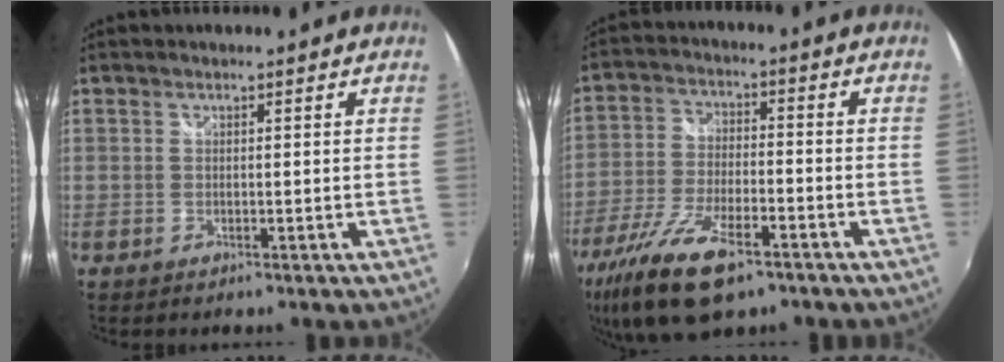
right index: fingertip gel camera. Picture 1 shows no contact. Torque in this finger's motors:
{"motor_torque": [1.37, -0.77, 0.67, 0.14]}